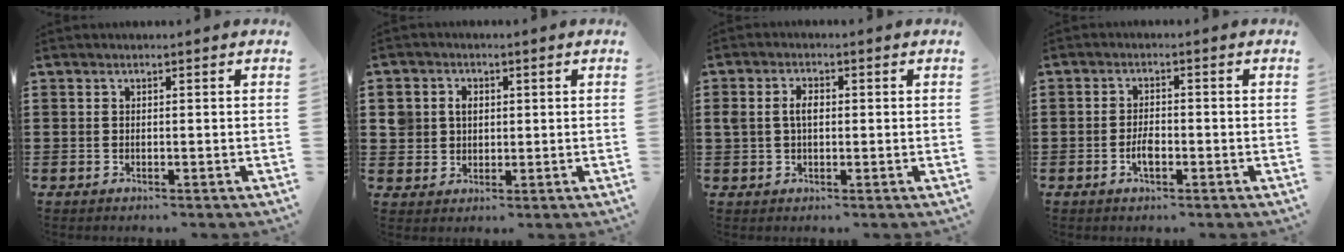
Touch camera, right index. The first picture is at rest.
{"total": 3.9, "force": [0.9, 3.6, 1.3], "torque": [-0.041, 0.016, 0.016]}
{"total": 3.5, "force": [0.3, 2.1, 2.8], "torque": [-0.066, 0.008, 0.001]}
{"total": 2.9, "force": [-1.2, 1.0, 2.4], "torque": [-0.053, -0.002, -0.023]}